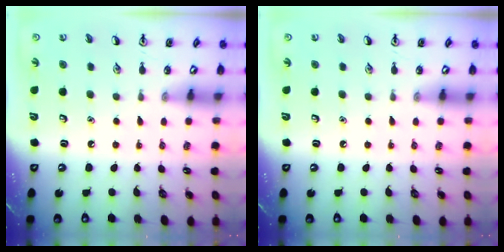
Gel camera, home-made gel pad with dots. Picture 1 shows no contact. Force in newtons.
{"total": 0.0}